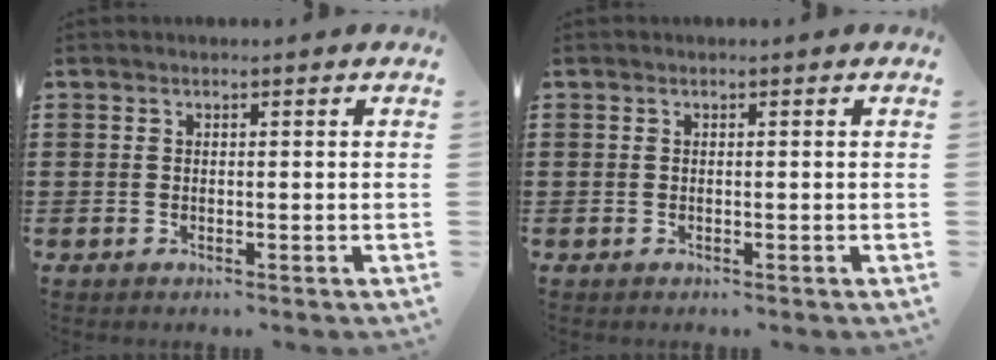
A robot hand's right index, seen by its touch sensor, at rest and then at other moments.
{"total": 0.0}